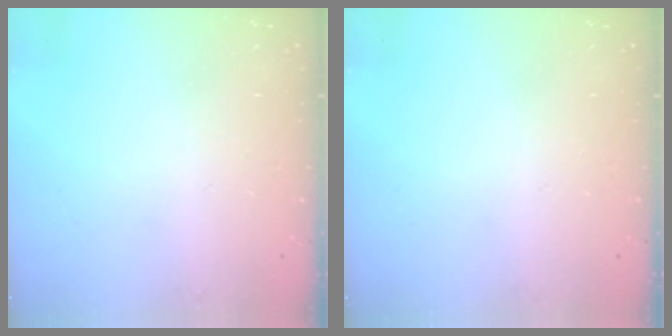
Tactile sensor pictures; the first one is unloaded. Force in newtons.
{"total": 0.0}